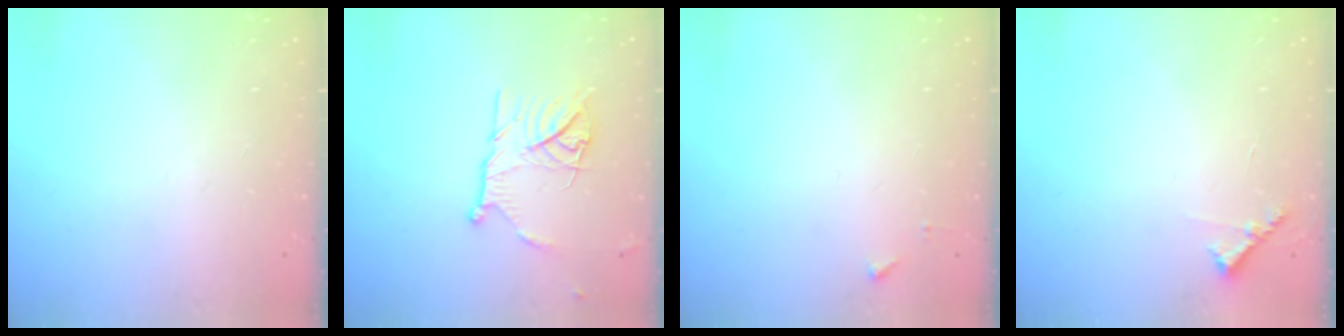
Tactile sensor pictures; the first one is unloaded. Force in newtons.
{"total": 12.8, "press": 12.8, "slide": 1.1}
{"total": 3.8, "press": 3.8, "slide": 0.5}
{"total": 5.8, "press": 5.8, "slide": 0.5}